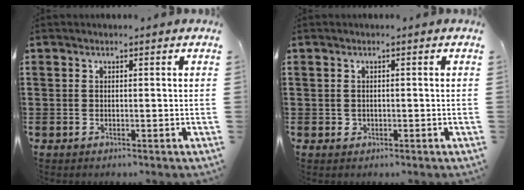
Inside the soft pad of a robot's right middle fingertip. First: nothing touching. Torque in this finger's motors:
{"motor_torque": [0.38, -0.17, 0.00, 0.00]}